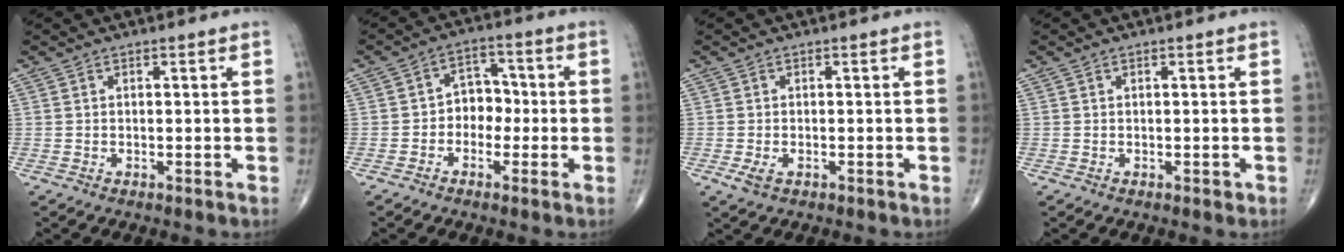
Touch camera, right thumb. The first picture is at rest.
{"total": 5.8, "force": [-1.2, 4.7, 3.2], "torque": [-0.015, 0.025, -0.034]}
{"total": 2.3, "force": [-0.8, 1.3, 1.7], "torque": [-0.037, -0.003, -0.014]}
{"total": 0.5, "force": [0.0, 0.4, 0.3], "torque": [-0.002, 0.000, -0.001]}